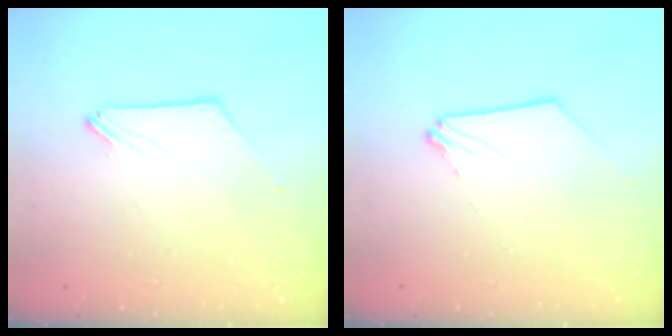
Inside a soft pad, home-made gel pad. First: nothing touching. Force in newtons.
{"total": 0.0}